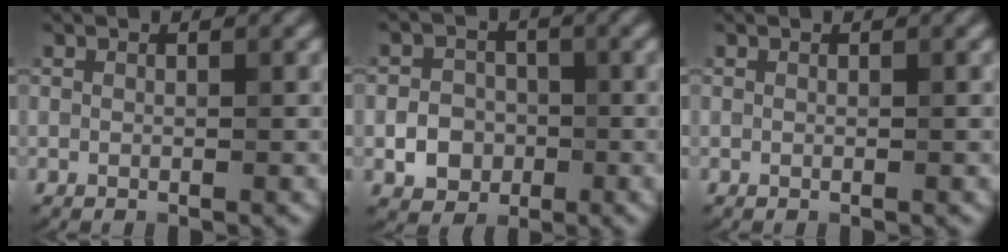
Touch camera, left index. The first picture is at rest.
{"total": 3.2, "force": [-0.9, 2.8, 1.4], "torque": [-0.015, 0.001, -0.017]}
{"total": 0.0}